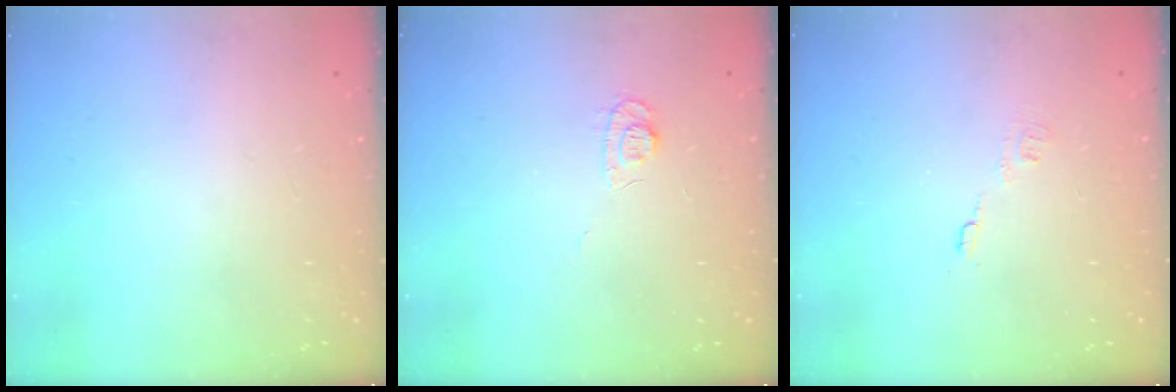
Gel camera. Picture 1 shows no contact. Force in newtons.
{"total": 5.8, "press": 5.8, "slide": 0.7}
{"total": 4.6, "press": 4.5, "slide": 0.5}